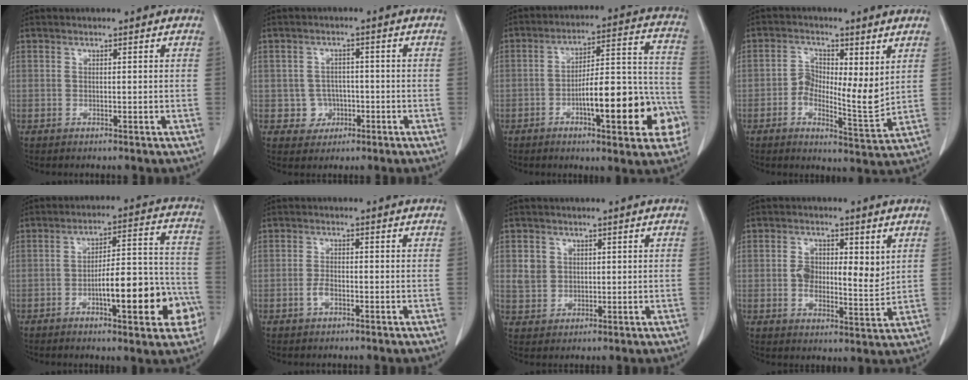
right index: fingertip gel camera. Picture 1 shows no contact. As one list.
[{"total": 3.6, "force": [-1.0, 3.4, 0.4], "torque": [0.002, 0.010, -0.008]}, {"total": 17.4, "force": [-6.4, 4.2, 15.6], "torque": [-0.191, 0.037, -0.083]}, {"total": 7.0, "force": [1.0, 3.1, 6.2], "torque": [-0.104, 0.005, 0.015]}, {"total": 14.8, "force": [-5.4, 3.5, 13.3], "torque": [-0.178, 0.031, -0.073]}, {"total": 2.1, "force": [-0.9, 1.0, 1.6], "torque": [-0.037, 0.001, -0.017]}, {"total": 4.0, "force": [1.0, 3.6, 1.3], "torque": [-0.027, 0.011, 0.026]}, {"total": 7.6, "force": [1.6, 4.2, 6.2], "torque": [-0.097, 0.001, 0.028]}]